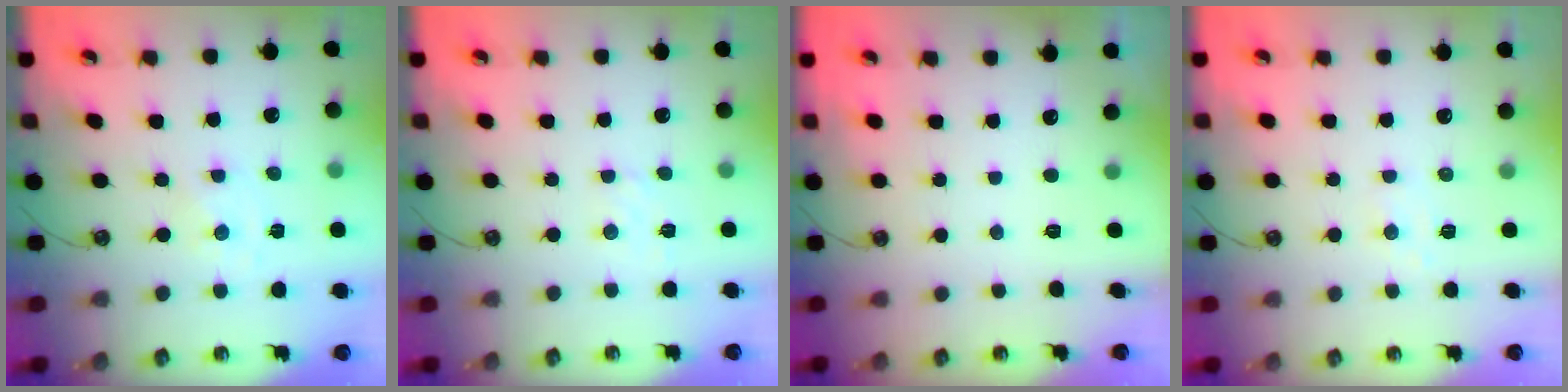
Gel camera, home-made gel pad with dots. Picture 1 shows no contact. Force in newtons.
{"total": 2.6, "press": 2.6, "slide": 0.4}
{"total": 0.0}
{"total": 5.2, "press": 5.1, "slide": 0.7}